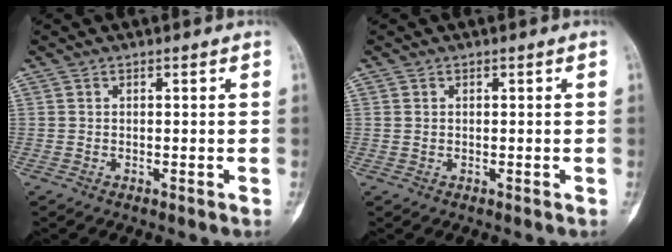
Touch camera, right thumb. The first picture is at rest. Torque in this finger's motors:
{"motor_torque": [-0.12, 0.59, 0.06, -0.15, 0.03]}